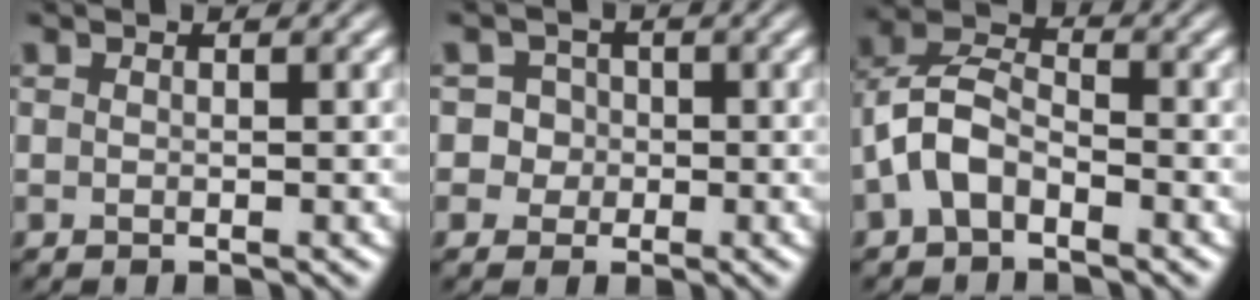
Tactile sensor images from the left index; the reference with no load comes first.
{"total": 2.1, "force": [-0.3, 2.1, -0.1], "torque": [0.023, 0.014, -0.008]}
{"total": 4.2, "force": [-2.1, 2.3, 2.8], "torque": [-0.060, 0.015, -0.044]}